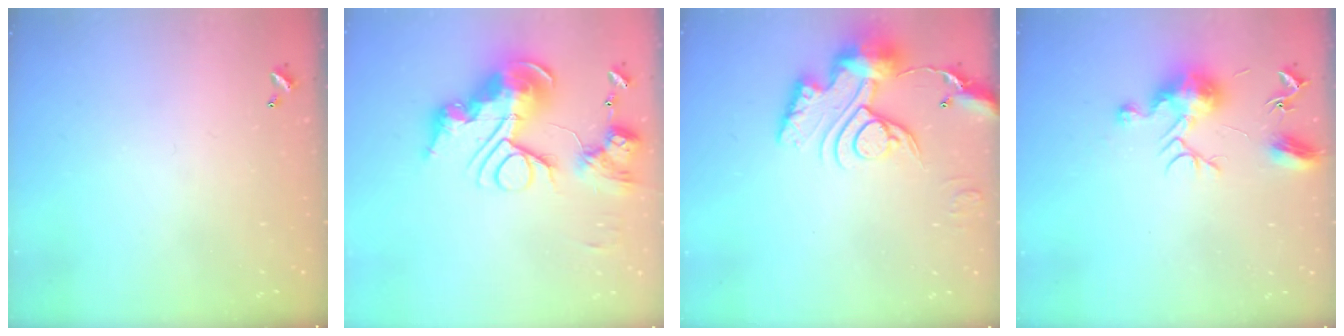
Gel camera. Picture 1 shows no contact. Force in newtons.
{"total": 0.9, "press": 0.9, "slide": 0.0}
{"total": 15.5, "press": 15.4, "slide": 1.7}
{"total": 12.0, "press": 12.0, "slide": 0.5}